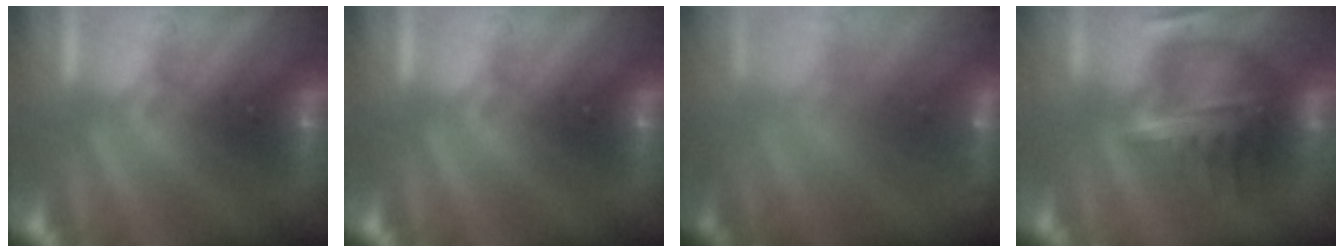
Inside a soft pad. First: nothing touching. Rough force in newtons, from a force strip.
{"total": 0.0}
{"total": 7.2}
{"total": 7.8}